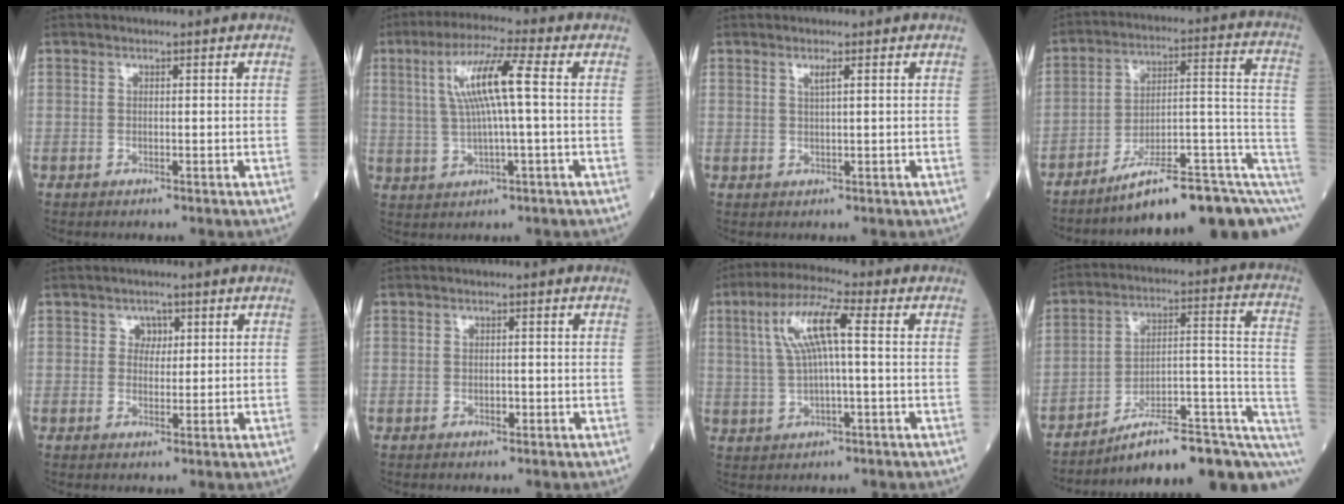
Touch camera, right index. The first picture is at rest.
{"total": 9.2, "force": [1.6, 0.1, 9.1], "torque": [-0.177, 0.014, 0.031]}
{"total": 1.2, "force": [0.6, -0.2, 1.1], "torque": [-0.022, 0.000, 0.010]}
{"total": 17.1, "force": [-9.5, 3.2, 13.9], "torque": [-0.138, 0.059, -0.135]}
{"total": 2.1, "force": [0.8, 1.7, 0.9], "torque": [-0.003, 0.001, 0.009]}
{"total": 0.9, "force": [-0.4, 0.3, 0.7], "torque": [-0.013, -0.001, -0.005]}
{"total": 8.6, "force": [1.8, 1.0, 8.4], "torque": [-0.172, 0.022, 0.035]}
{"total": 19.4, "force": [-12.7, 4.4, 13.9], "torque": [-0.127, 0.060, -0.179]}